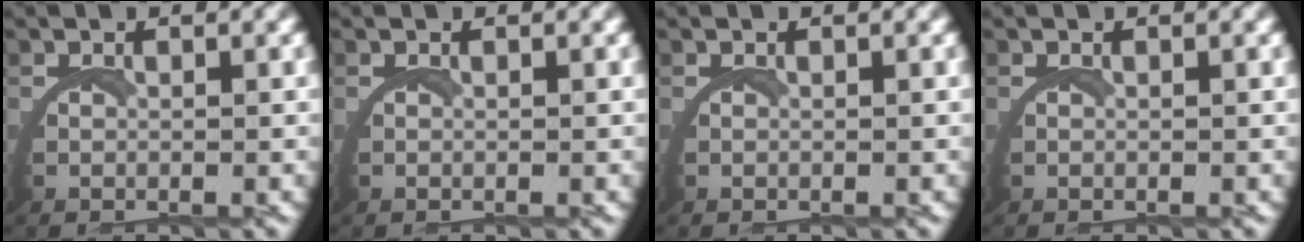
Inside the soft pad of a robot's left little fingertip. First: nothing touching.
{"total": 0.0}
{"total": 0.0}
{"total": 0.0}